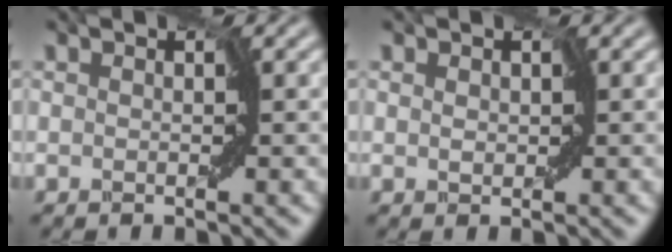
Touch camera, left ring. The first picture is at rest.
{"total": 0.6, "force": [0.2, 0.5, 0.2], "torque": [-0.003, 0.000, 0.005]}